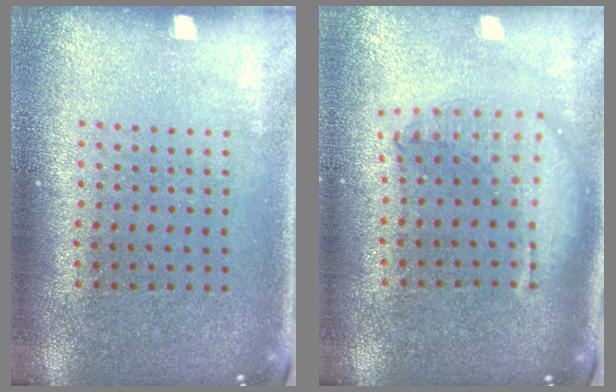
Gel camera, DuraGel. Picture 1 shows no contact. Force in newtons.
{"total": 1.9, "press": 1.6, "slide": 1.0}